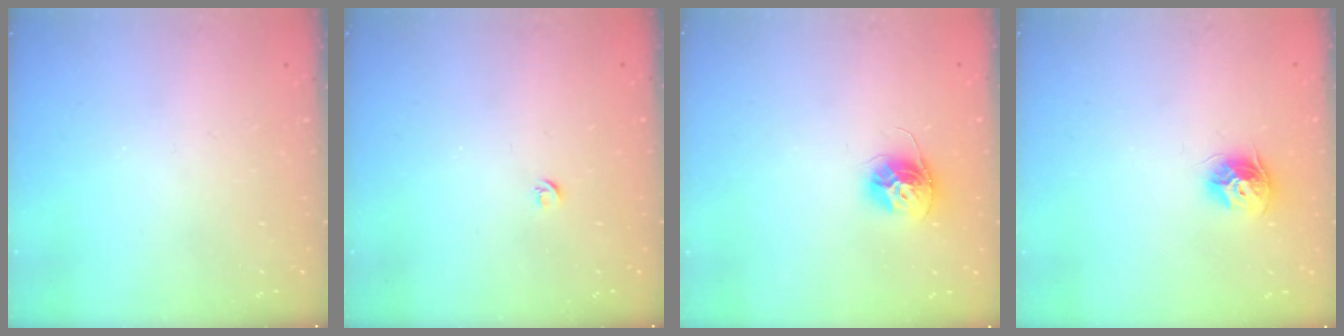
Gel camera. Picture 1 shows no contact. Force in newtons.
{"total": 3.4, "press": 3.4, "slide": 0.5}
{"total": 11.3, "press": 11.2, "slide": 0.8}
{"total": 9.5, "press": 9.5, "slide": 0.3}